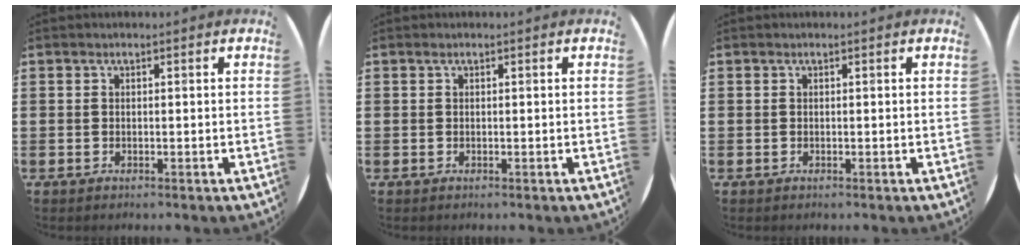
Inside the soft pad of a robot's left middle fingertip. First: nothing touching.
{"total": 0.0}
{"total": 0.0}